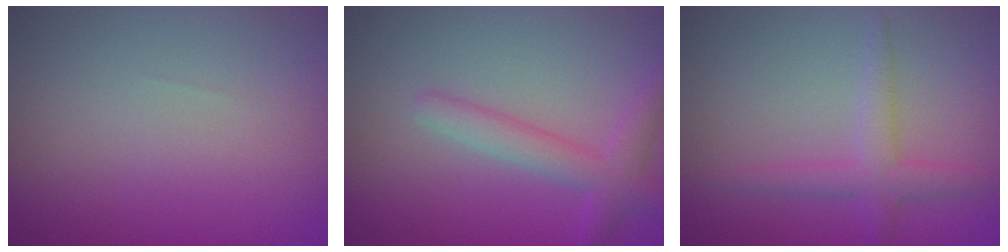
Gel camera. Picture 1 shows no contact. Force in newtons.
{"total": 3.1, "press": 3.1, "slide": 0.2}
{"total": 2.5, "press": 2.5, "slide": 0.1}